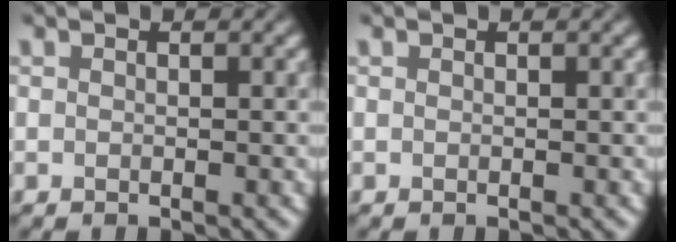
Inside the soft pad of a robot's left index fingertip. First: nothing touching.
{"total": 0.0}